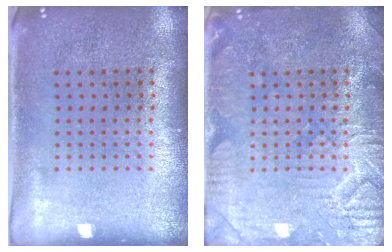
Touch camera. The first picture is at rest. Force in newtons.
{"total": 4.5, "press": 4.5, "slide": 0.6}